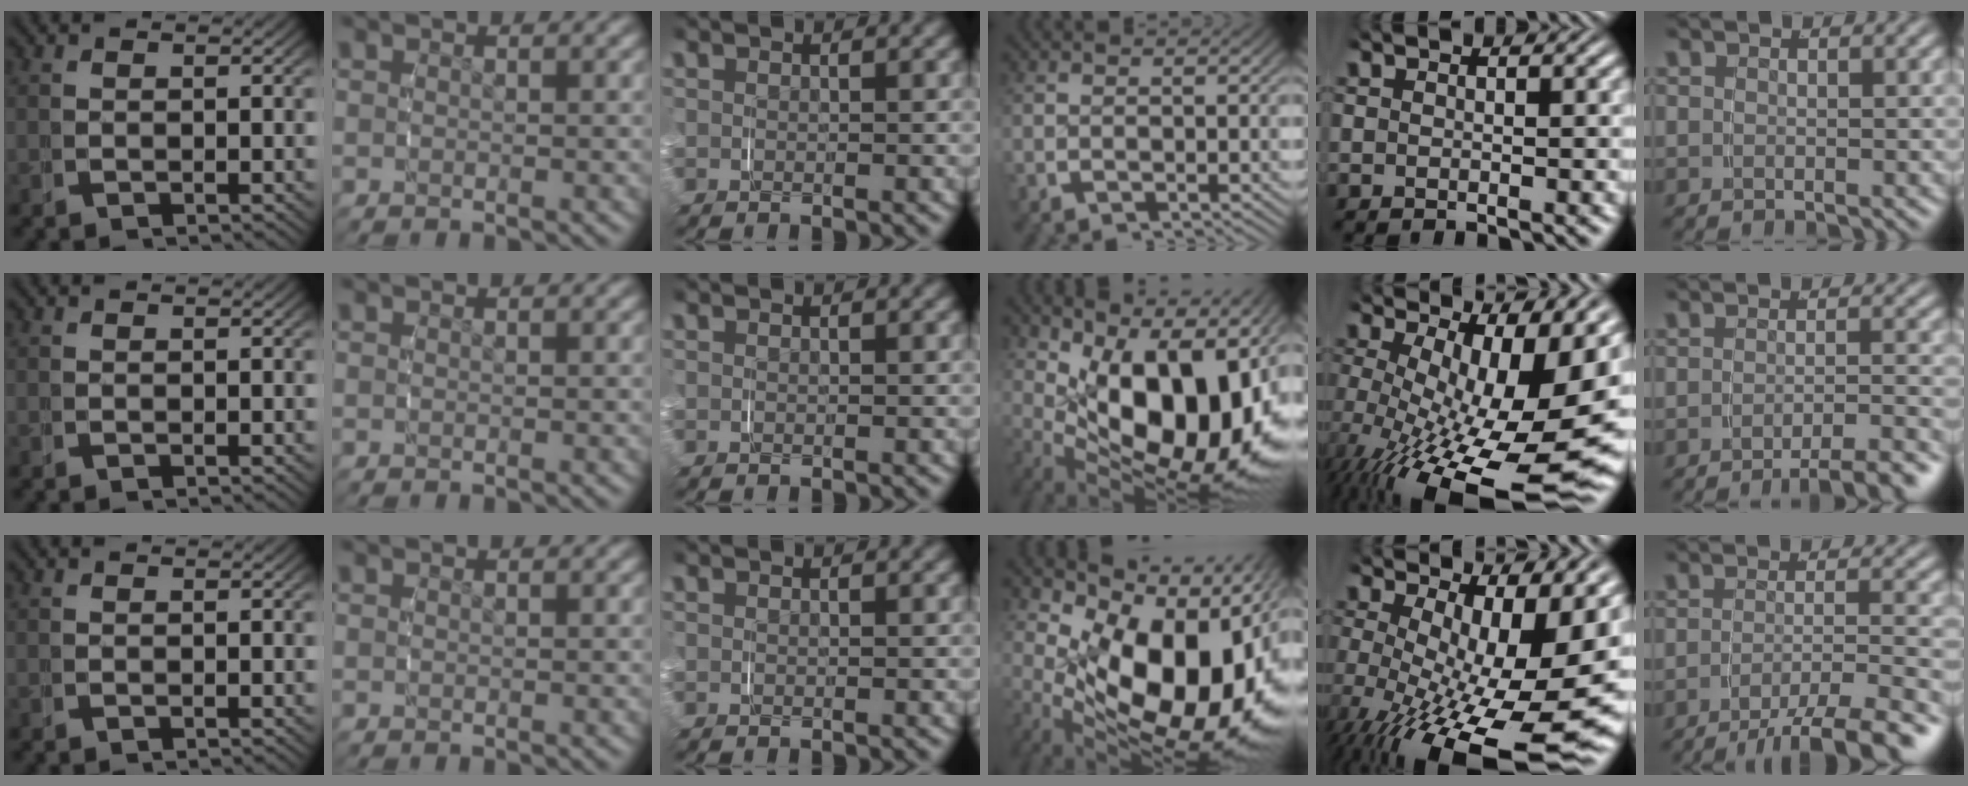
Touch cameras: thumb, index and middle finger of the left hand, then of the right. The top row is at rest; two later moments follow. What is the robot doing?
{"motion": "grasp_and_lifting", "object": "plastic wrap"}